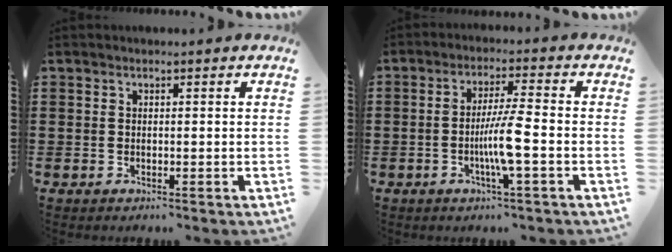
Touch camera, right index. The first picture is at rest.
{"total": 6.4, "force": [-1.8, -0.2, 6.1], "torque": [-0.117, -0.011, -0.040]}